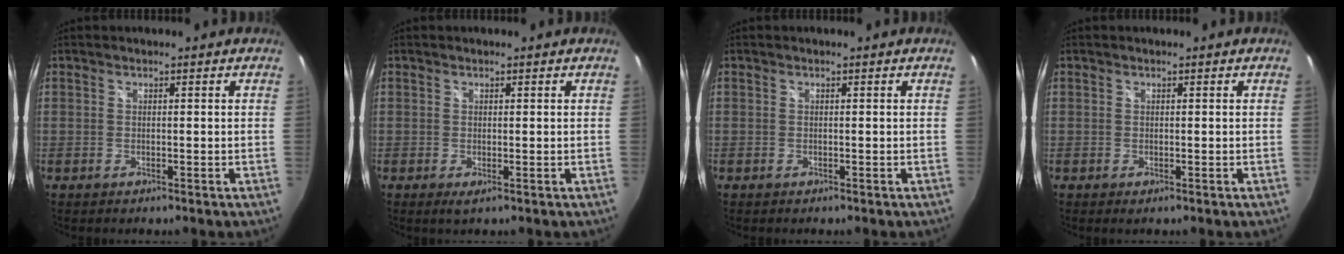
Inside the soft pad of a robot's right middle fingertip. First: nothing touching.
{"total": 1.1, "force": [-0.1, 0.1, 1.1], "torque": [-0.020, -0.001, 0.000]}
{"total": 0.0}
{"total": 0.0}